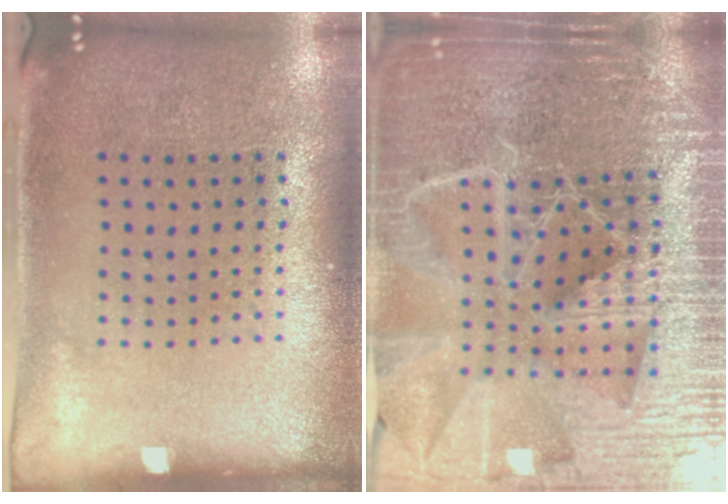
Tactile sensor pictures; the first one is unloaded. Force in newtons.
{"total": 6.1, "press": 5.3, "slide": 3.0}